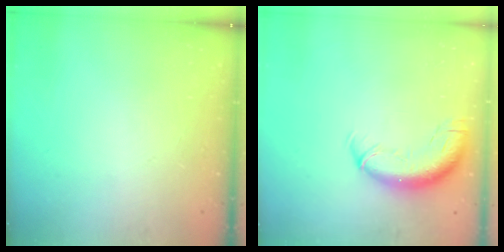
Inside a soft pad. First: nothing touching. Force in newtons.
{"total": 12.1, "press": 11.7, "slide": 3.1}